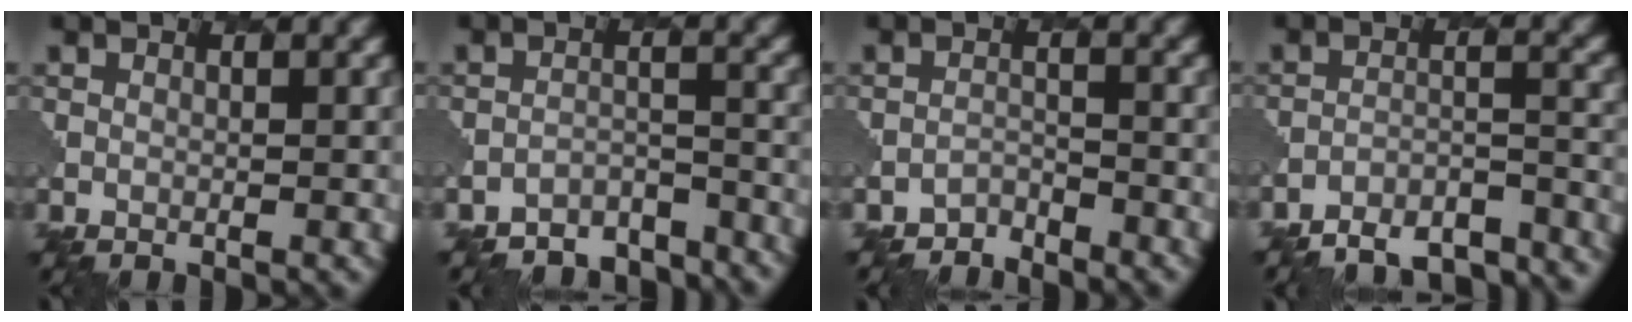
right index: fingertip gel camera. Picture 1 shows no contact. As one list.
[{"total": 5.8, "force": [-5.6, 1.5, 0.8], "torque": [-0.008, -0.009, -0.079]}, {"total": 1.9, "force": [-1.8, 0.3, -0.5], "torque": [0.009, 0.002, -0.038]}, {"total": 11.1, "force": [-10.6, 2.8, 1.8], "torque": [-0.018, 0.000, -0.123]}]